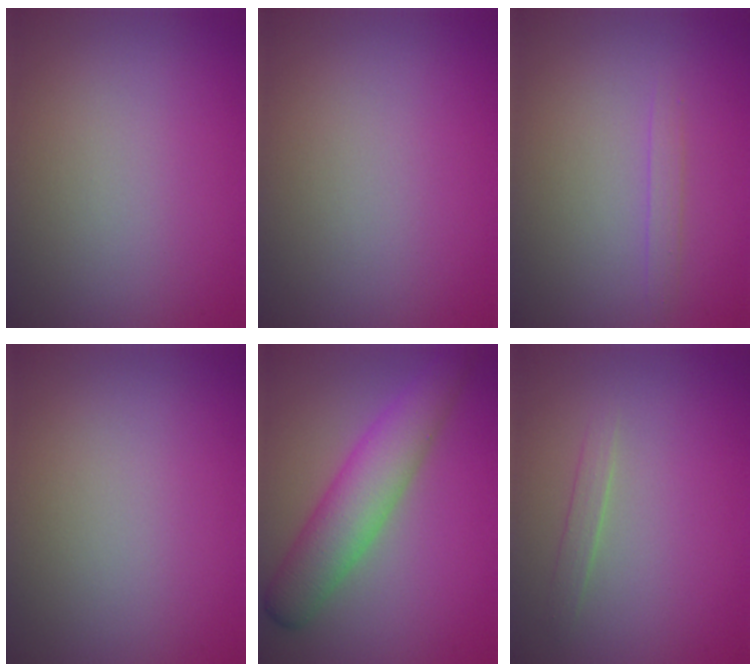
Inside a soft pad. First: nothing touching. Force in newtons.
{"total": 0.0}
{"total": 0.8, "press": 0.8, "slide": 0.1}
{"total": 0.0}
{"total": 5.5, "press": 5.5, "slide": 0.1}
{"total": 1.1, "press": 1.1, "slide": 0.0}